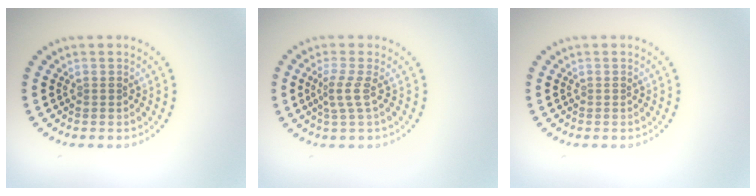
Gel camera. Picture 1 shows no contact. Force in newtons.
{"total": 2.0, "press": 1.4, "slide": 1.5}
{"total": 0.0}